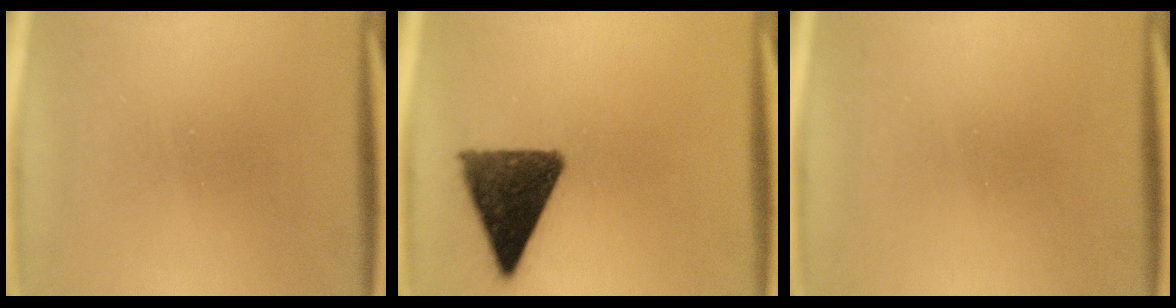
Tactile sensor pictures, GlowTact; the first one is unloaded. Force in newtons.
{"total": 12.3}
{"total": 0.5}